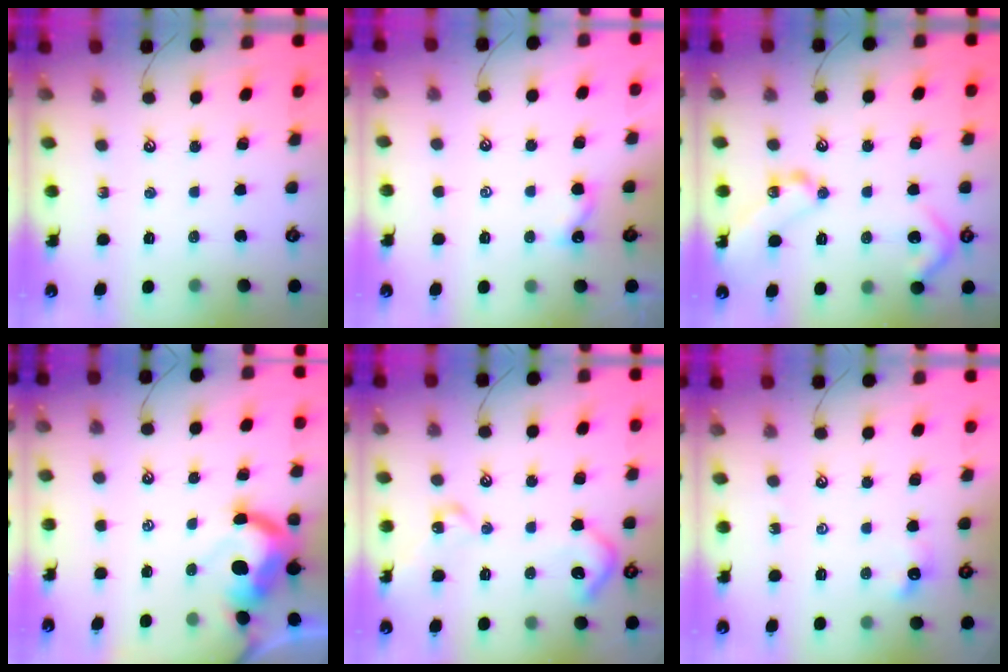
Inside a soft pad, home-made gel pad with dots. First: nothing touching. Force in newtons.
{"total": 0.0}
{"total": 17.2, "press": 17.2, "slide": 0.5}
{"total": 5.4, "press": 5.2, "slide": 1.3}
{"total": 8.9, "press": 8.8, "slide": 1.0}
{"total": 5.4, "press": 5.3, "slide": 0.7}